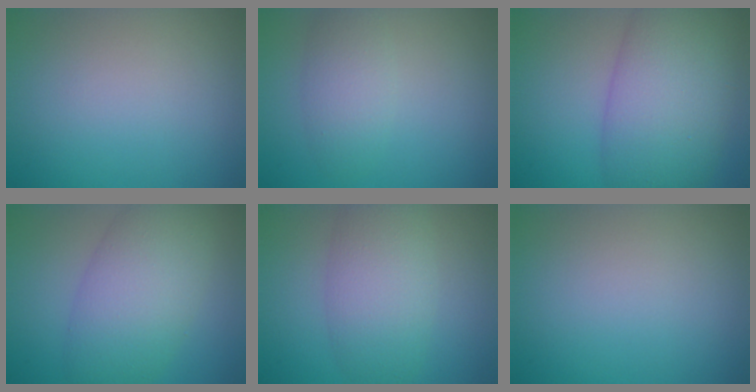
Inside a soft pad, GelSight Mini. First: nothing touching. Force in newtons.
{"total": 3.0, "press": 3.0, "slide": 0.1}
{"total": 10.2, "press": 10.2, "slide": 0.4}
{"total": 7.5, "press": 7.5, "slide": 0.3}
{"total": 5.8, "press": 5.8, "slide": 0.1}
{"total": 0.0}